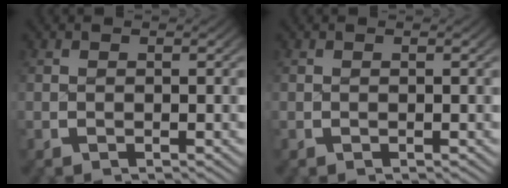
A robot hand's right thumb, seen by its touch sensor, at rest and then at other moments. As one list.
[{"total": 0.0}]